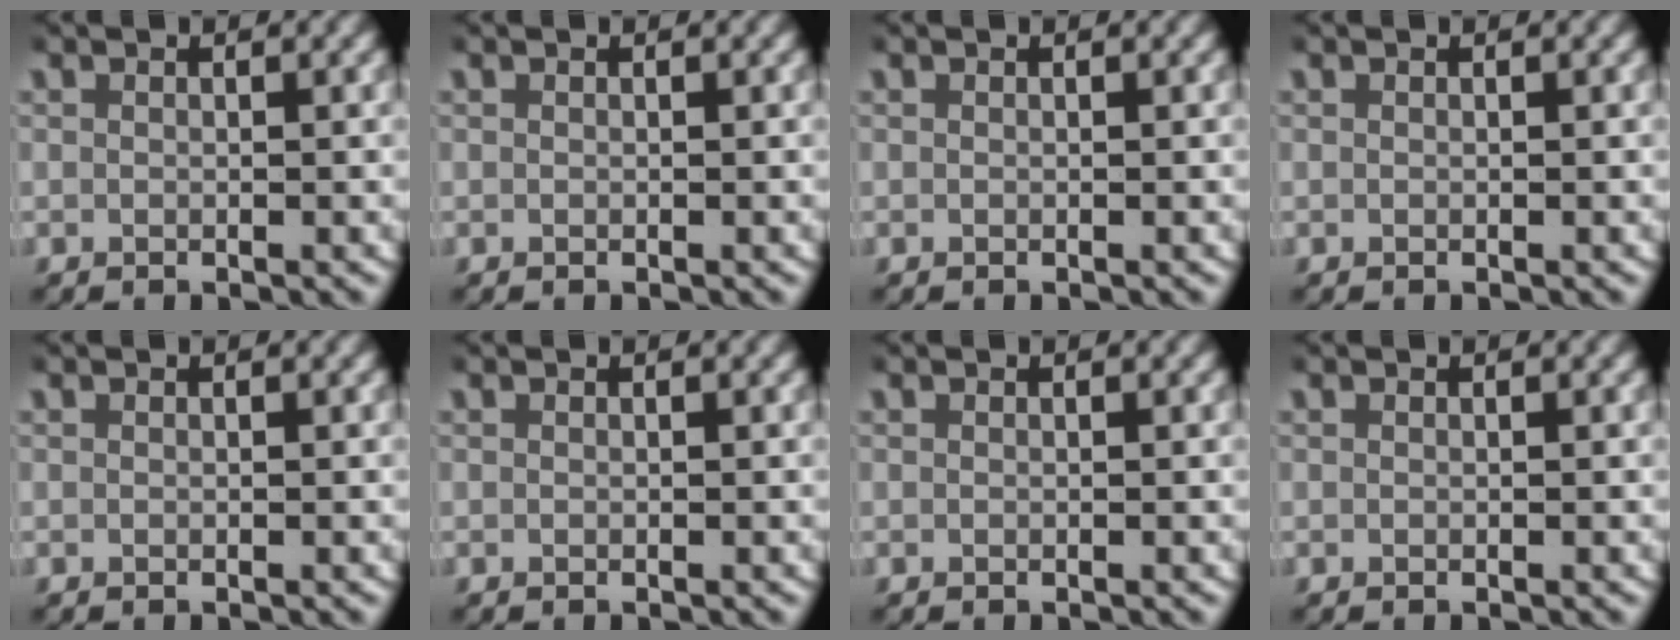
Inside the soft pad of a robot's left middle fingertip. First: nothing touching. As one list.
[{"total": 0.0}, {"total": 0.0}, {"total": 0.0}, {"total": 0.0}, {"total": 0.0}, {"total": 0.0}, {"total": 0.0}]